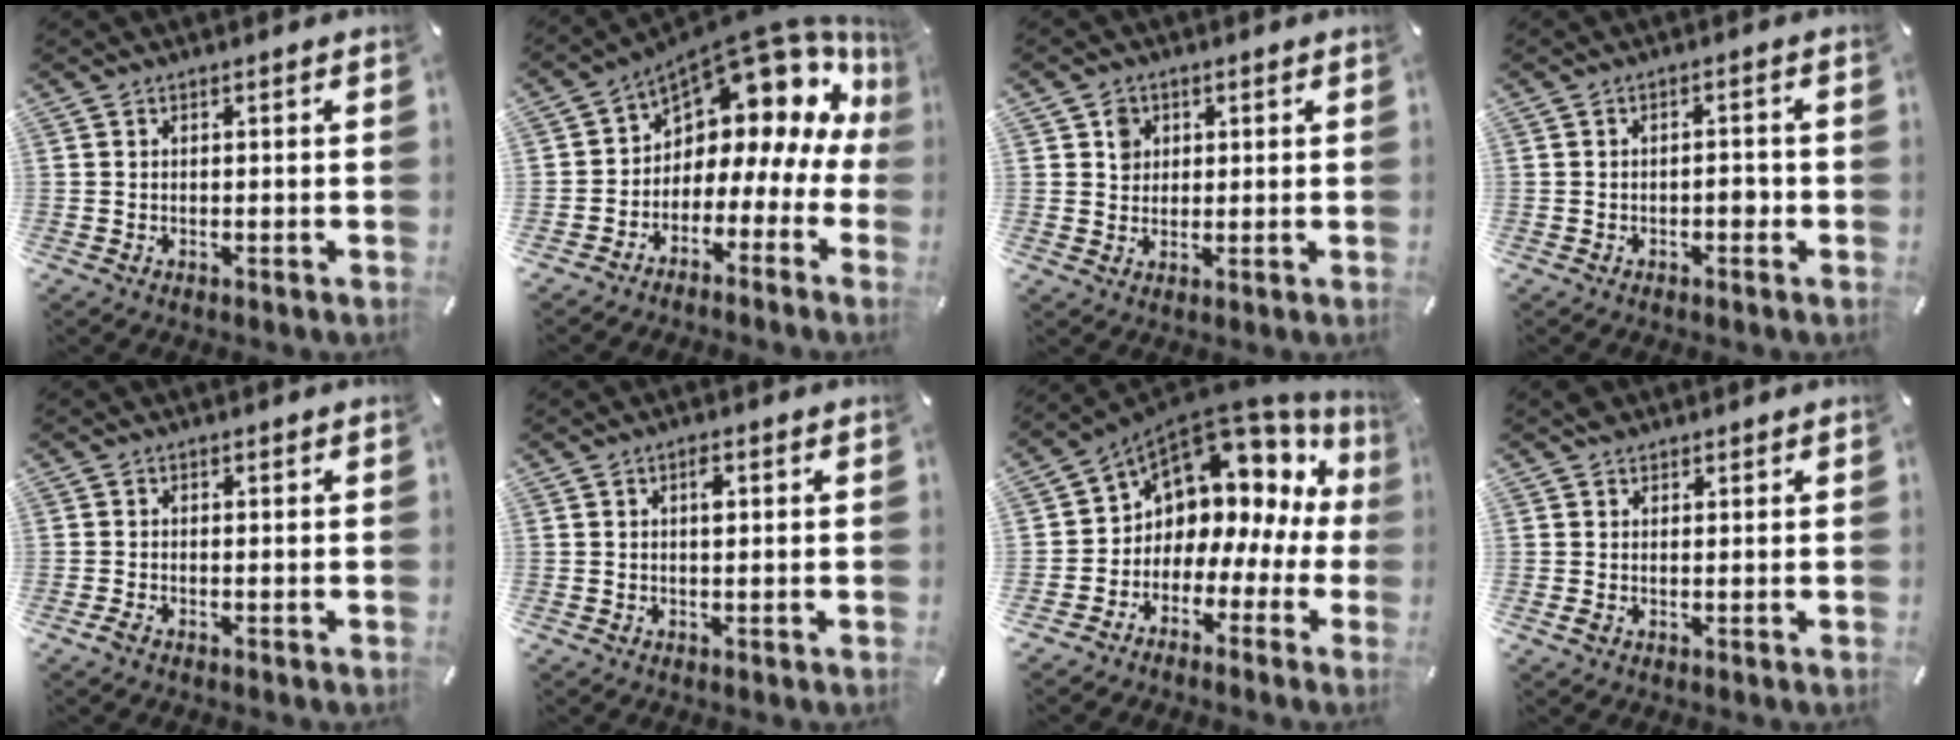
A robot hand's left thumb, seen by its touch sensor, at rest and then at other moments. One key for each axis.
{"total": 10.8, "fx": 7.7, "fy": 5.9, "fz": 4.8, "tx": -0.074, "ty": -0.082, "tz": 0.126}
{"total": 3.9, "fx": 1.2, "fy": 3.6, "fz": 0.8, "tx": -0.002, "ty": -0.002, "tz": 0.016}
{"total": 2.9, "fx": -1.1, "fy": 1.4, "fz": 2.2, "tx": -0.039, "ty": 0.008, "tz": -0.021}
{"total": 0.8, "fx": -0.6, "fy": 0.3, "fz": 0.3, "tx": -0.007, "ty": 0.000, "tz": -0.012}
{"total": 2.1, "fx": 0.6, "fy": 0.8, "fz": 1.9, "tx": -0.031, "ty": 0.003, "tz": 0.007}
{"total": 8.1, "fx": 5.0, "fy": 6.0, "fz": 2.3, "tx": -0.047, "ty": -0.065, "tz": 0.086}
{"total": 2.4, "fx": 1.2, "fy": 2.0, "fz": 0.5, "tx": -0.001, "ty": 0.001, "tz": 0.023}